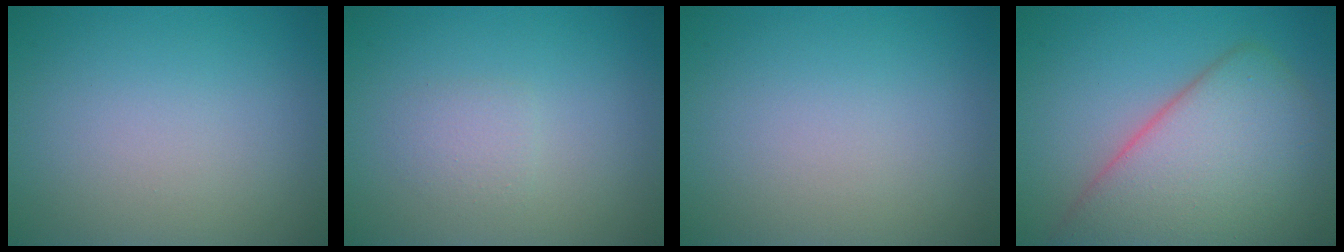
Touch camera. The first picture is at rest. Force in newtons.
{"total": 1.3, "press": 1.3, "slide": 0.1}
{"total": 0.0}
{"total": 9.2, "press": 9.2, "slide": 0.4}